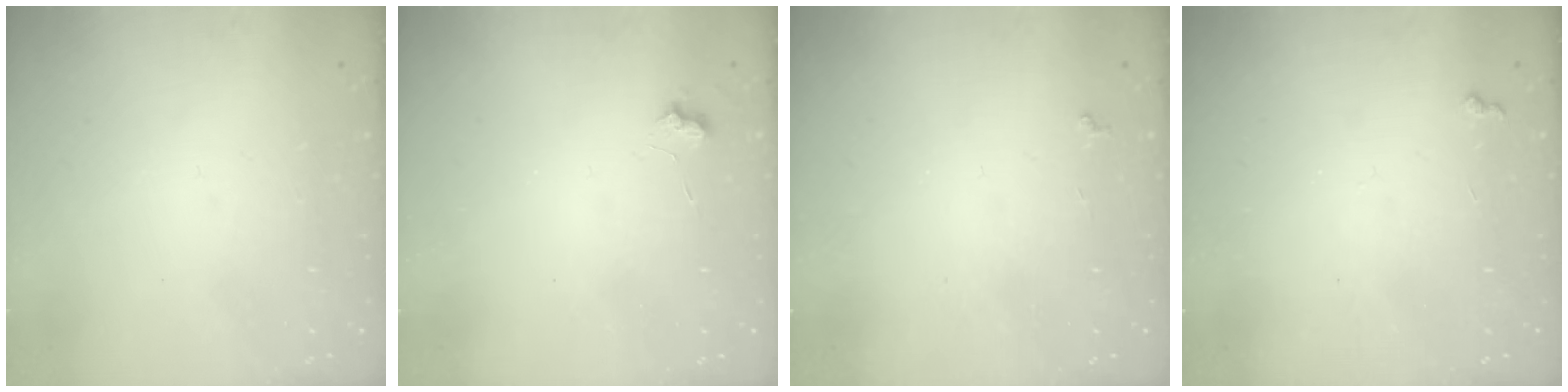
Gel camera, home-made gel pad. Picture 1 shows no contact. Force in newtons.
{"total": 3.3, "press": 3.3, "slide": 0.5}
{"total": 3.6, "press": 3.5, "slide": 0.5}
{"total": 7.3, "press": 7.3, "slide": 0.8}